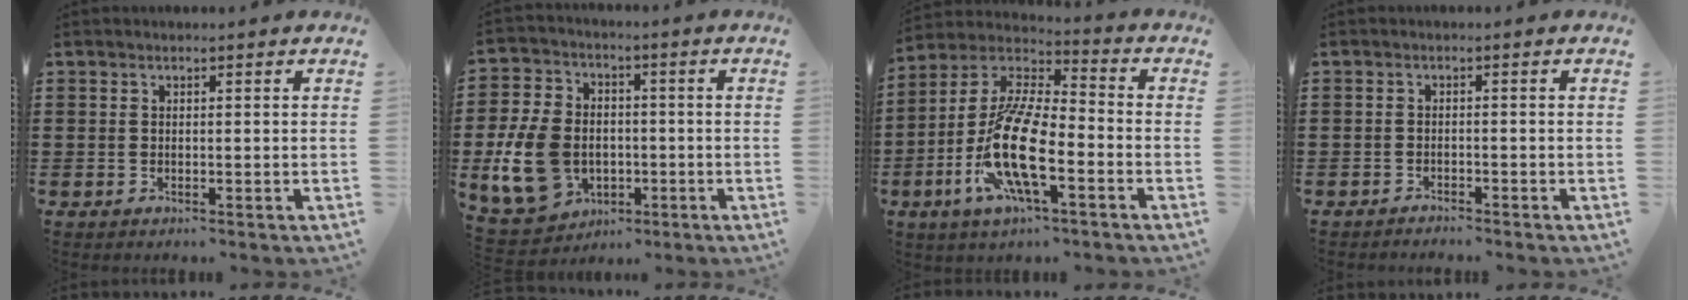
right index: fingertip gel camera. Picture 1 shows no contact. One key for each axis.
{"total": 12.2, "fx": -2.5, "fy": 9.3, "fz": 7.5, "tx": -0.199, "ty": 0.013, "tz": -0.046}
{"total": 13.9, "fx": -5.5, "fy": 4.6, "fz": 12.0, "tx": -0.287, "ty": -0.014, "tz": -0.117}
{"total": 1.3, "fx": -1.3, "fy": -0.1, "fz": 0.0, "tx": -0.005, "ty": 0.000, "tz": -0.028}